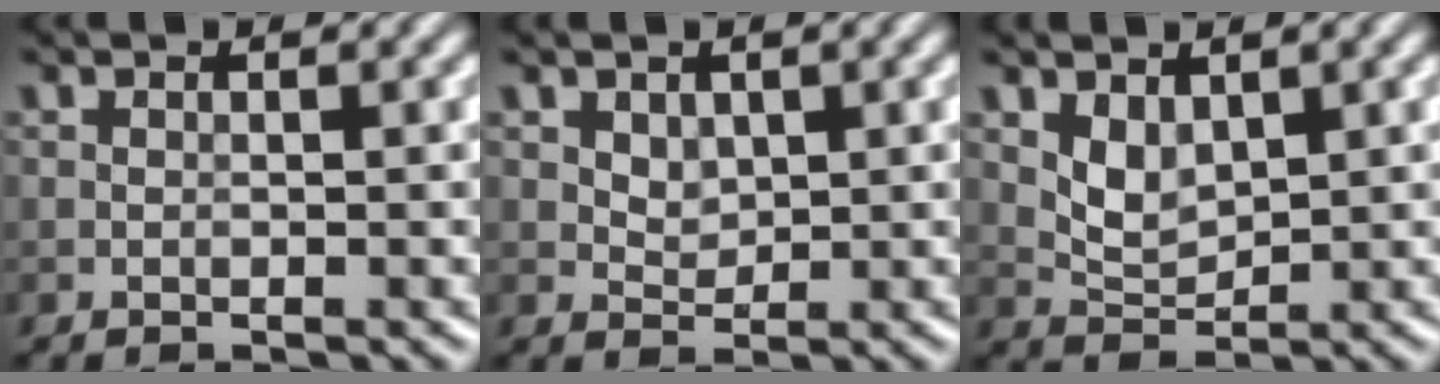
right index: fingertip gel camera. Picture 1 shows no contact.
{"total": 1.5, "force": [0.7, 1.1, 0.7], "torque": [-0.010, -0.006, 0.015]}
{"total": 2.3, "force": [1.0, 1.4, 1.5], "torque": [-0.032, -0.007, 0.027]}